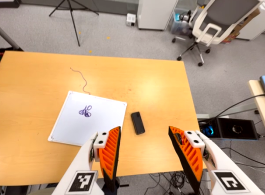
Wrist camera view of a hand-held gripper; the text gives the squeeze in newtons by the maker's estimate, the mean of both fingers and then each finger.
{"total": 0.0}